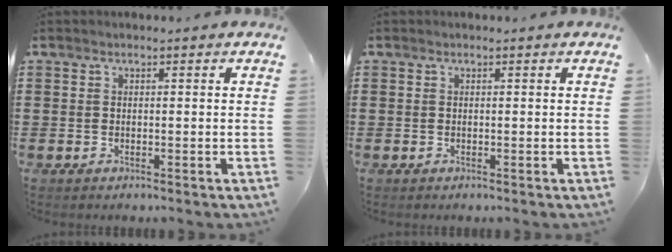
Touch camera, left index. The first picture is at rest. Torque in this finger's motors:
{"motor_torque": [0.01, 0.00, 0.00, 0.00]}